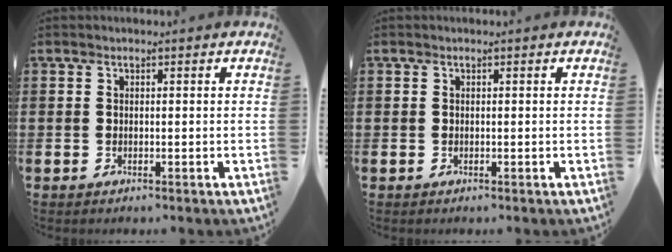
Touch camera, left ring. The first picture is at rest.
{"total": 0.0}